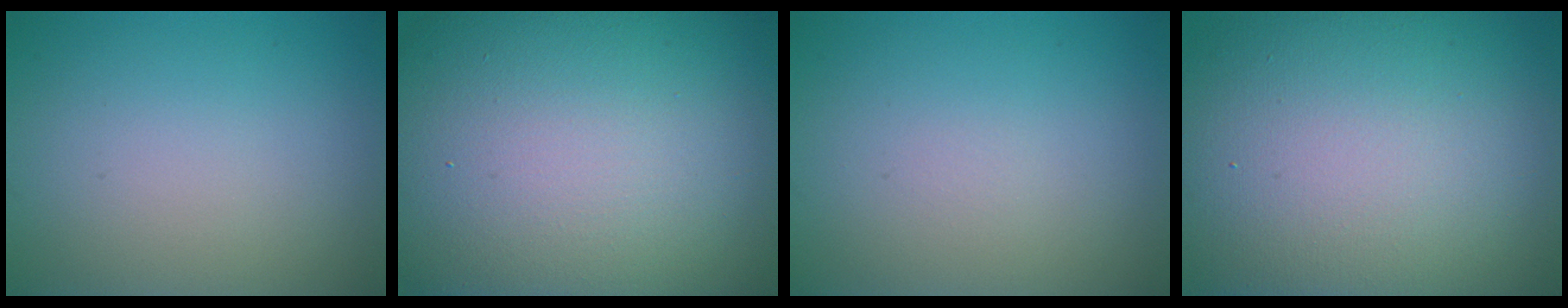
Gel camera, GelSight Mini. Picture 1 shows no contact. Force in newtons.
{"total": 25.8, "press": 25.7, "slide": 1.5}
{"total": 0.0}
{"total": 18.9, "press": 18.9, "slide": 1.0}